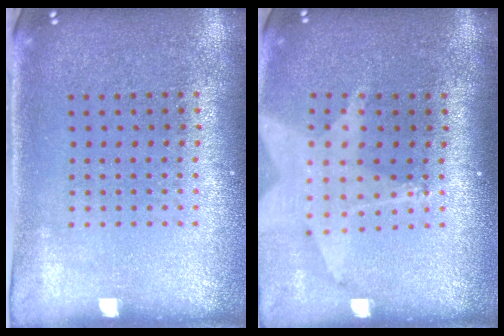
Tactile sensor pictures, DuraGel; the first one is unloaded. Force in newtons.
{"total": 1.8, "press": 1.5, "slide": 1.0}